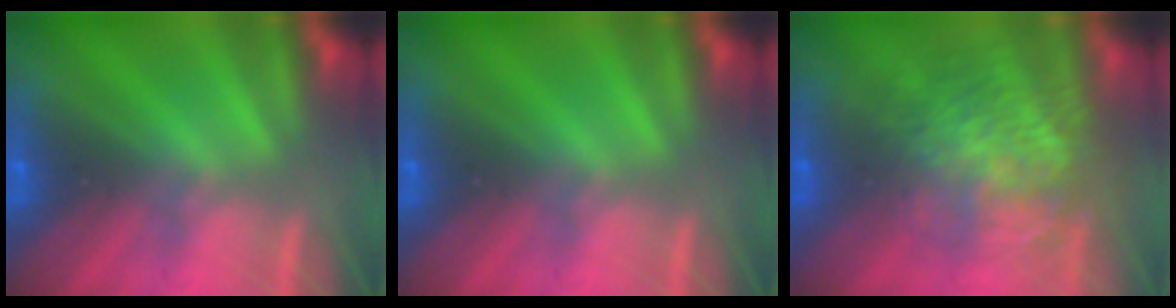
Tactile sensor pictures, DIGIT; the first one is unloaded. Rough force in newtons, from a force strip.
{"total": 0.0}
{"total": 7.7}